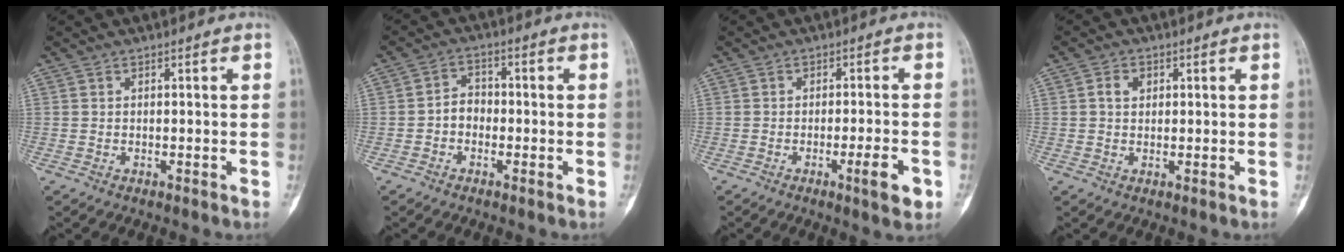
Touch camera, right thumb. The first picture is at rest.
{"total": 3.7, "force": [-1.1, 2.9, 2.0], "torque": [-0.013, 0.019, -0.029]}
{"total": 5.5, "force": [-2.3, 0.9, 4.9], "torque": [-0.070, 0.005, -0.030]}
{"total": 2.5, "force": [0.6, 1.9, 1.5], "torque": [-0.018, 0.004, 0.010]}